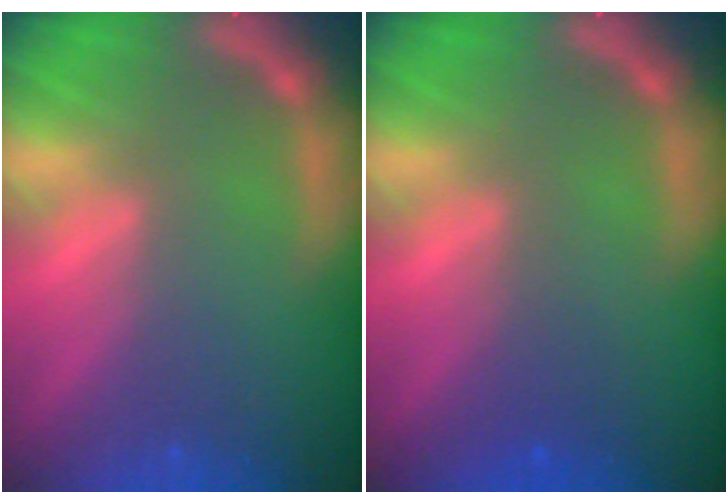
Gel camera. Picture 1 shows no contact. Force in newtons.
{"total": 1.5}